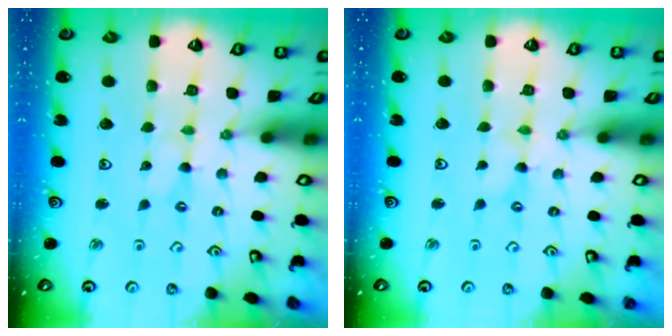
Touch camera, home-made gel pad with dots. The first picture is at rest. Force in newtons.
{"total": 0.0}